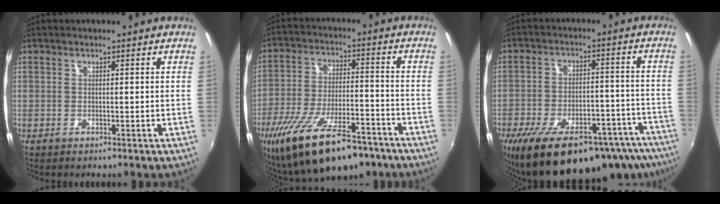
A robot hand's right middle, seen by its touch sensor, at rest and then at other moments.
{"total": 22.3, "force": [-15.2, 8.0, 14.2], "torque": [-0.273, -0.040, -0.235]}
{"total": 27.2, "force": [-19.2, 10.6, 16.0], "torque": [-0.277, -0.024, -0.256]}